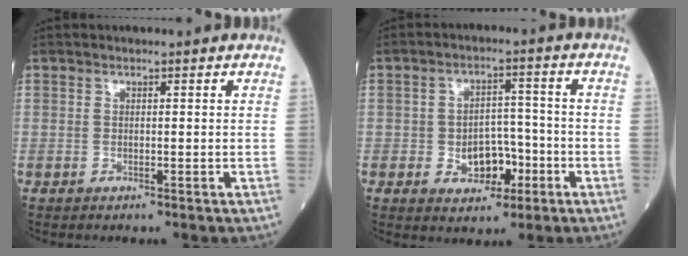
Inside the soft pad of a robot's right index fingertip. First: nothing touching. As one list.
[{"total": 6.7, "force": [-2.1, 4.2, 4.7], "torque": [-0.070, 0.012, -0.029]}]